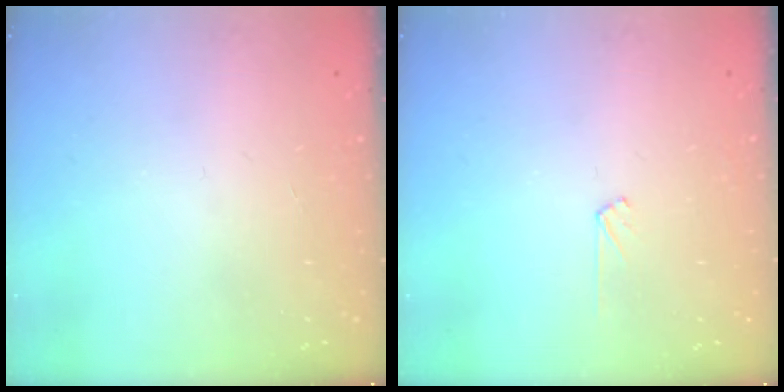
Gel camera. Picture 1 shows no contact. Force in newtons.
{"total": 3.9, "press": 3.8, "slide": 0.5}